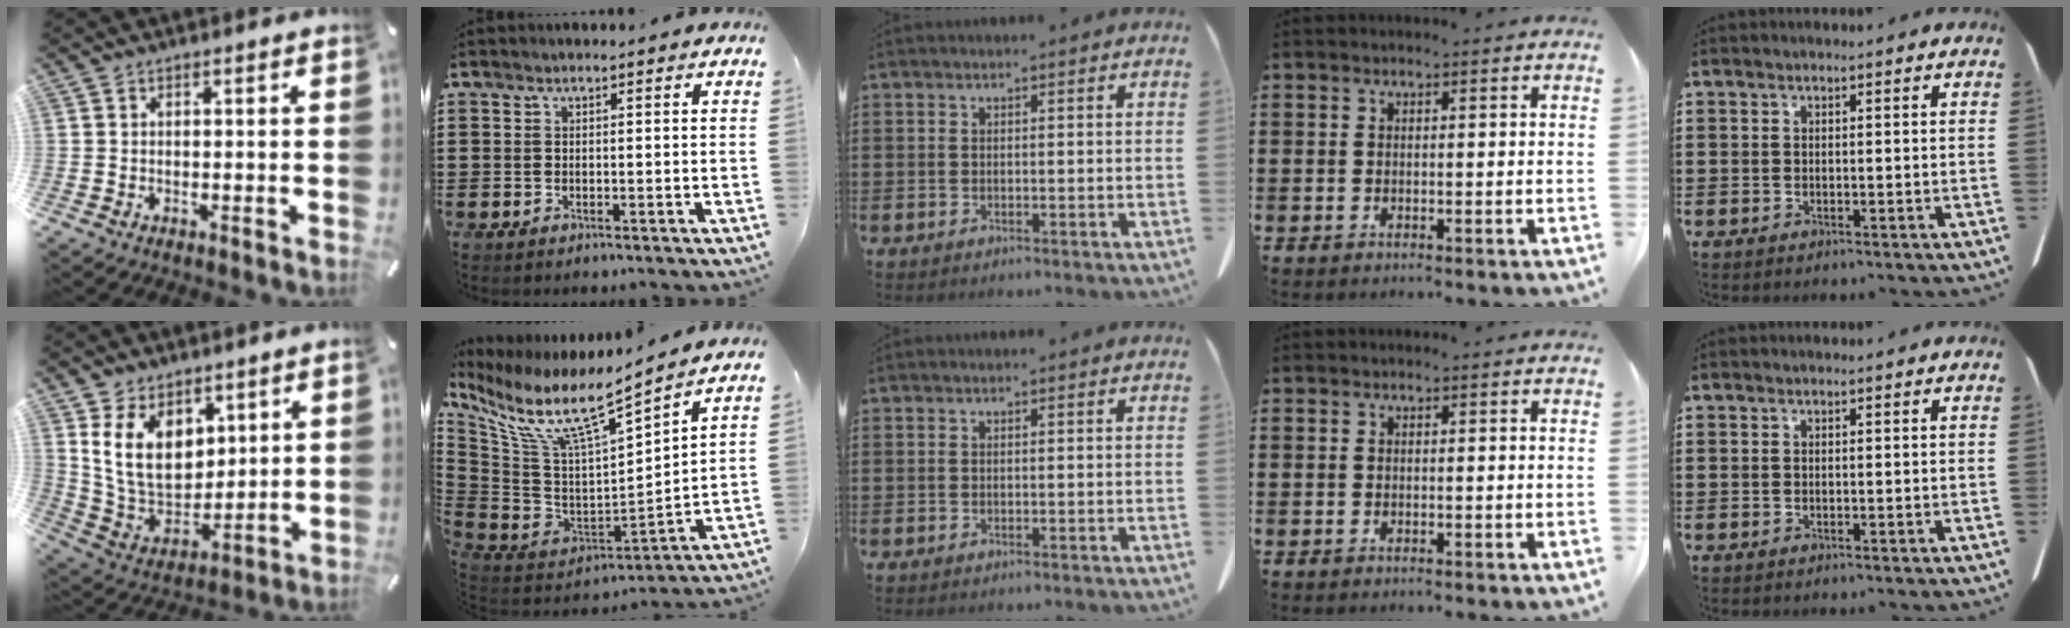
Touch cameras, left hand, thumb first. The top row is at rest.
{"thumb": {"total": 14.0, "force": [5.5, 10.4, 7.5], "torque": [-0.161, -0.028, 0.106]}, "index": {"total": 9.7, "force": [6.7, 1.6, 6.9], "torque": [-0.160, -0.060, 0.110]}}